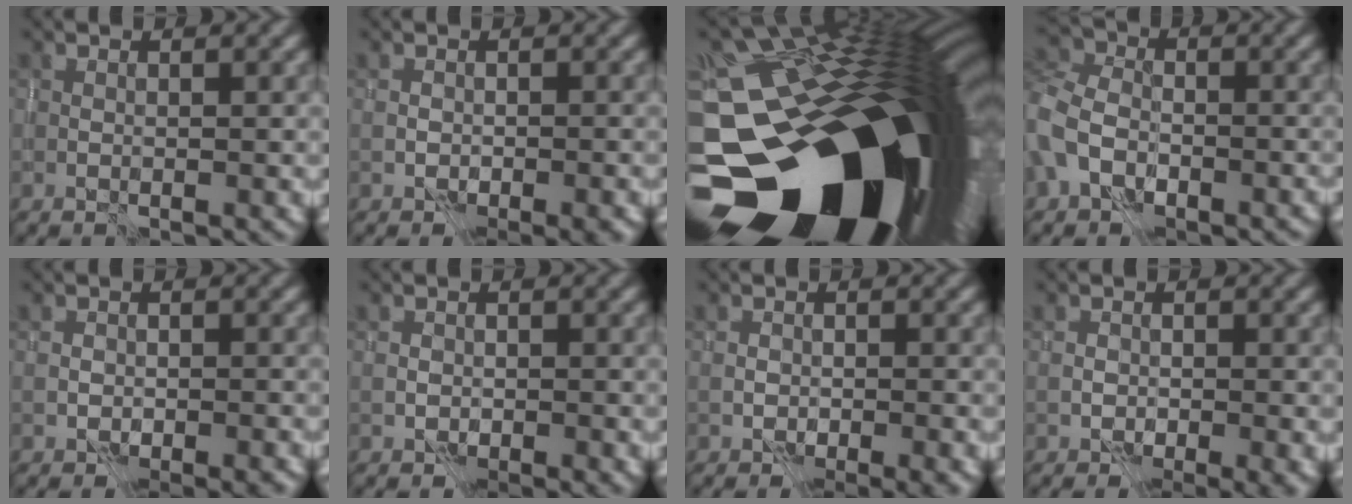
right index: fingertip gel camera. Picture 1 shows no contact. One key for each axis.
{"total": 2.2, "fx": -1.3, "fy": 1.1, "fz": 1.4, "tx": -0.019, "ty": -0.008, "tz": -0.012}
{"total": 22.8, "fx": -8.7, "fy": 15.0, "fz": 14.8, "tx": -0.230, "ty": -0.051, "tz": -0.113}
{"total": 7.2, "fx": -3.4, "fy": 5.1, "fz": 3.7, "tx": -0.086, "ty": -0.014, "tz": -0.074}
{"total": 2.1, "fx": -1.3, "fy": 1.1, "fz": 1.3, "tx": -0.018, "ty": -0.009, "tz": -0.012}
{"total": 0.7, "fx": -0.3, "fy": 0.5, "fz": 0.4, "tx": -0.013, "ty": -0.004, "tz": -0.002}
{"total": 2.5, "fx": -1.4, "fy": 1.3, "fz": 1.7, "tx": -0.025, "ty": -0.010, "tz": -0.017}
{"total": 2.8, "fx": -1.2, "fy": 1.6, "fz": 2.0, "tx": -0.026, "ty": -0.010, "tz": -0.015}